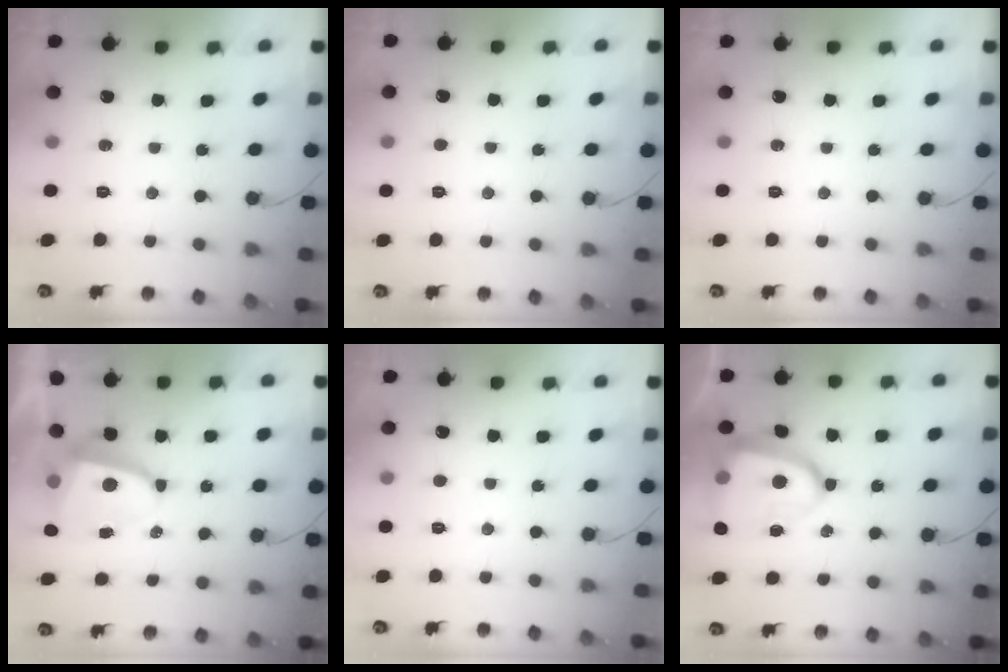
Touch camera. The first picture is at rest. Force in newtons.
{"total": 2.7, "press": 2.7, "slide": 0.3}
{"total": 0.0}
{"total": 6.5, "press": 6.4, "slide": 0.9}
{"total": 2.5, "press": 2.4, "slide": 0.3}
{"total": 17.0, "press": 16.9, "slide": 1.6}